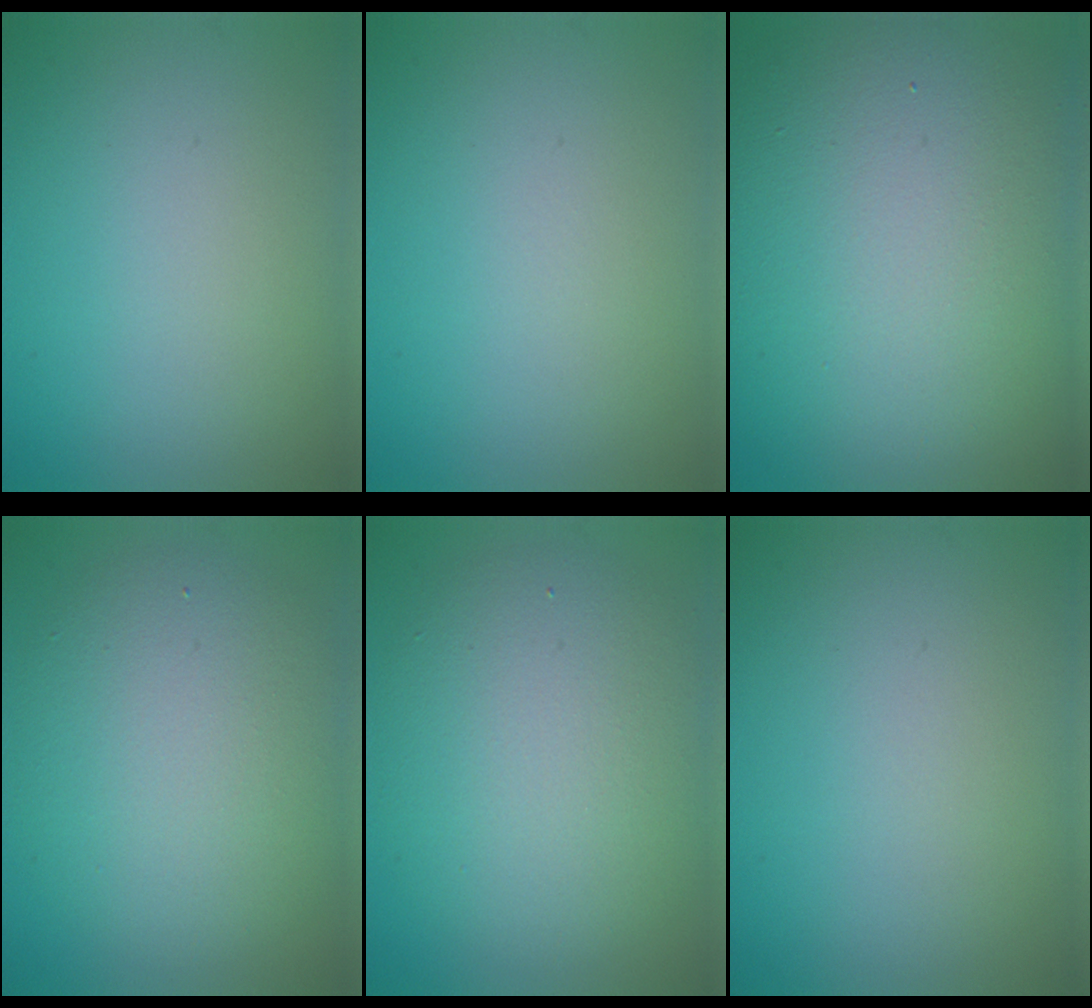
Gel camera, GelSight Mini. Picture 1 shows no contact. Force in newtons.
{"total": 0.0}
{"total": 16.5, "press": 16.5, "slide": 0.9}
{"total": 7.4, "press": 7.4, "slide": 0.3}
{"total": 7.8, "press": 7.8, "slide": 0.3}
{"total": 0.0}